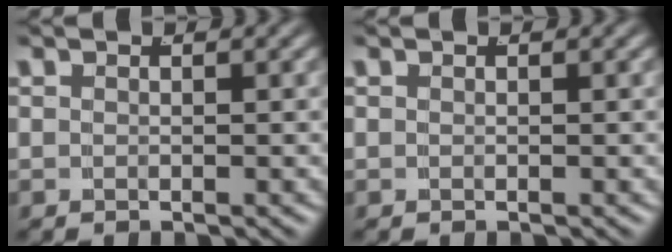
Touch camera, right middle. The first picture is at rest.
{"total": 0.0}